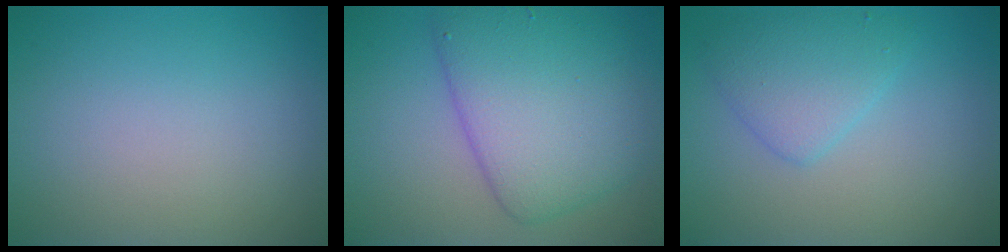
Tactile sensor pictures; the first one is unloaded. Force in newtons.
{"total": 7.8, "press": 7.8, "slide": 0.2}
{"total": 3.2, "press": 3.2, "slide": 0.1}